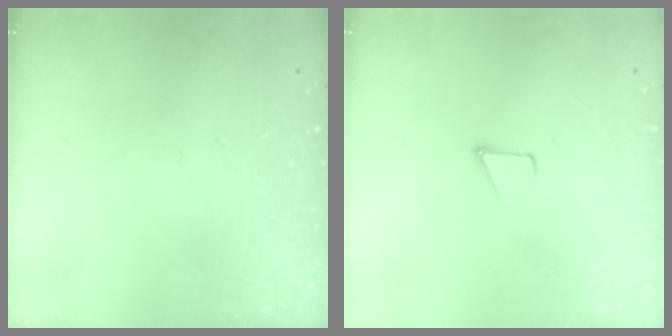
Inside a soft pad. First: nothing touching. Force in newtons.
{"total": 1.7, "press": 1.7, "slide": 0.1}